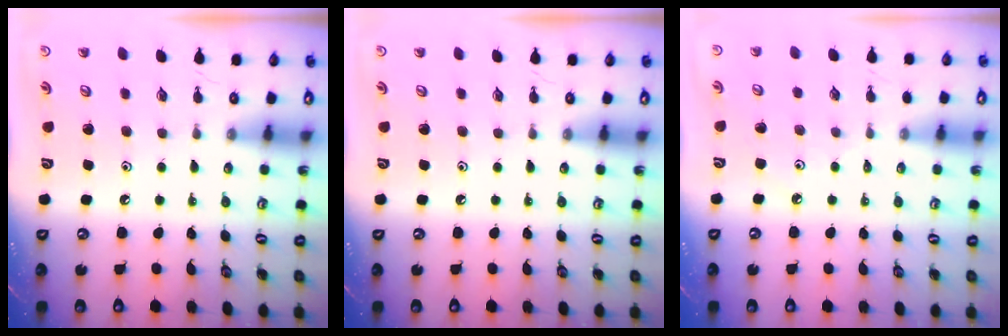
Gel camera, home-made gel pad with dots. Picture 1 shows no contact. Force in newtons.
{"total": 0.0}
{"total": 1.9, "press": 1.9, "slide": 0.4}